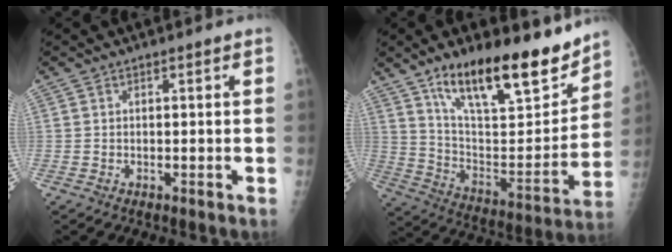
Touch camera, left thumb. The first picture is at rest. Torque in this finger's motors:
{"motor_torque": [0.90, 0.88, 1.45, -1.32, 0.16]}